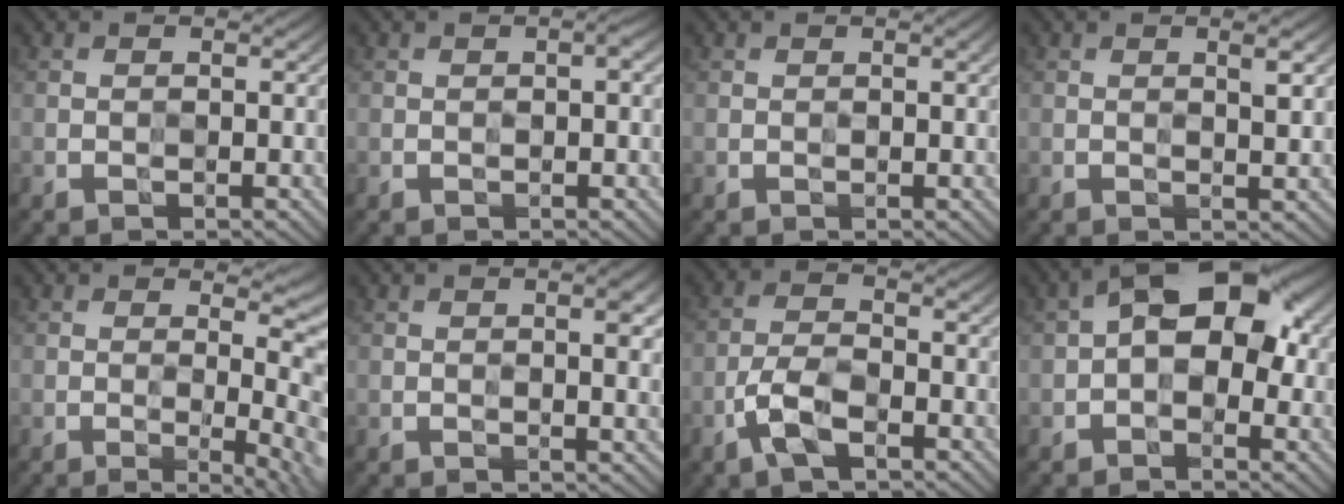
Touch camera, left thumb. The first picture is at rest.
{"total": 1.2, "force": [0.3, 0.1, 1.2], "torque": [-0.023, 0.002, 0.004]}
{"total": 1.5, "force": [0.4, 0.2, 1.4], "torque": [-0.022, 0.000, 0.005]}
{"total": 2.3, "force": [1.1, 0.2, 2.1], "torque": [-0.036, 0.001, 0.017]}
{"total": 10.3, "force": [-0.8, 3.6, 9.6], "torque": [-0.090, 0.006, -0.012]}
{"total": 3.8, "force": [0.7, 0.7, 3.7], "torque": [-0.056, 0.006, 0.011]}
{"total": 5.0, "force": [-2.5, 2.0, 3.8], "torque": [-0.086, 0.002, -0.061]}
{"total": 9.1, "force": [0.8, 5.3, 7.4], "torque": [-0.108, 0.021, -0.003]}